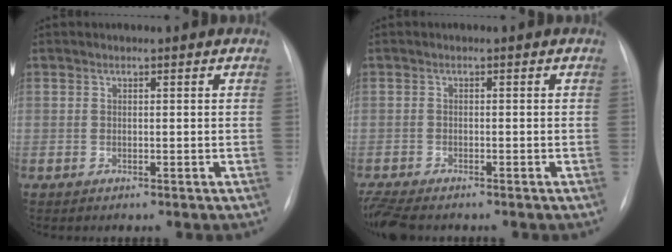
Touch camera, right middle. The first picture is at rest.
{"total": 6.3, "force": [-5.4, 1.6, 2.8], "torque": [-0.055, -0.012, -0.092]}